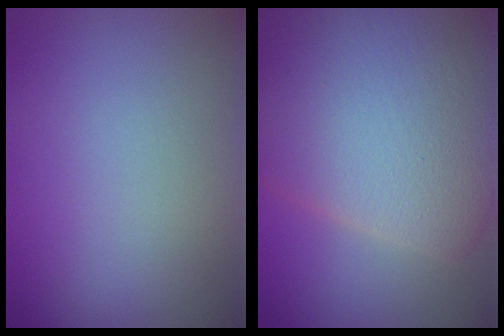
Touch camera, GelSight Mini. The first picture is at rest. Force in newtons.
{"total": 14.0, "press": 14.0, "slide": 0.4}